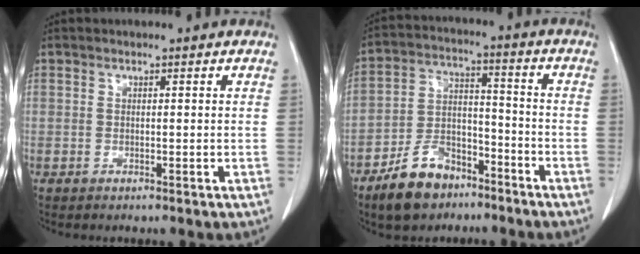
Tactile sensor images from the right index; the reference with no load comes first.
{"total": 10.3, "force": [-7.3, 5.4, 4.9], "torque": [-0.103, 0.006, -0.131]}